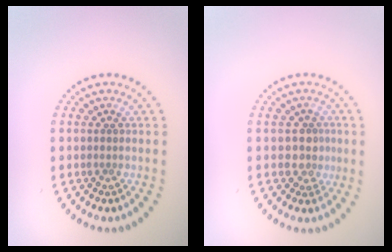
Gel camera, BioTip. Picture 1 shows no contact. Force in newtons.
{"total": 2.2, "press": 1.9, "slide": 1.2}